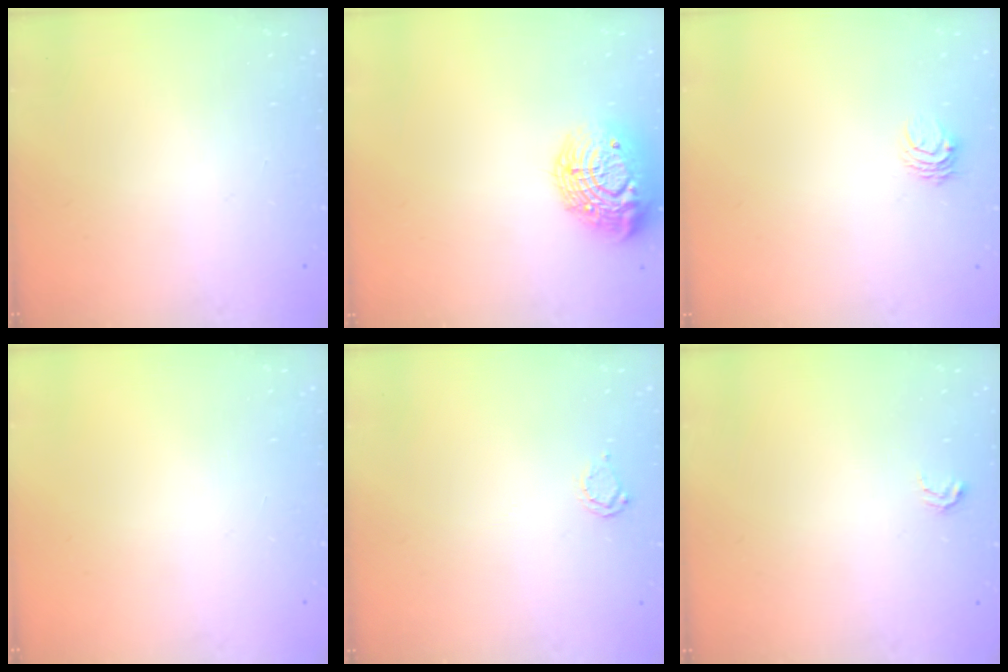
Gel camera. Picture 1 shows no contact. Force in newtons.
{"total": 17.2, "press": 17.2, "slide": 0.9}
{"total": 3.9, "press": 3.9, "slide": 0.3}
{"total": 0.0}
{"total": 2.4, "press": 2.4, "slide": 0.2}
{"total": 2.7, "press": 2.7, "slide": 0.4}